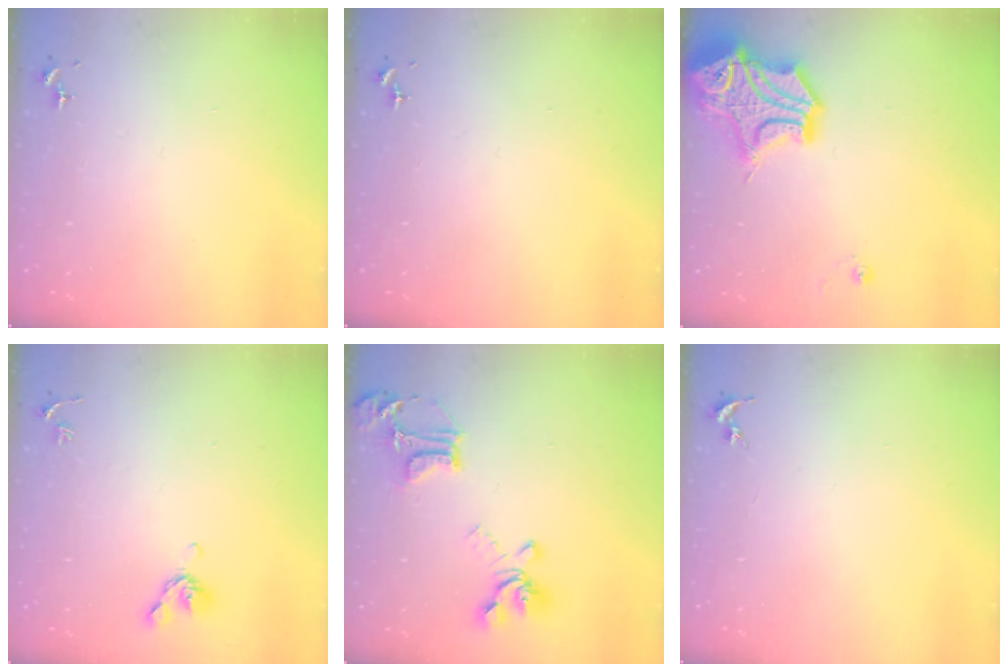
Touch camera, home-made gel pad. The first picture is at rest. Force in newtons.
{"total": 0.0}
{"total": 17.1, "press": 16.9, "slide": 2.2}
{"total": 7.2, "press": 7.1, "slide": 1.2}
{"total": 17.0, "press": 17.0, "slide": 1.4}
{"total": 0.0}